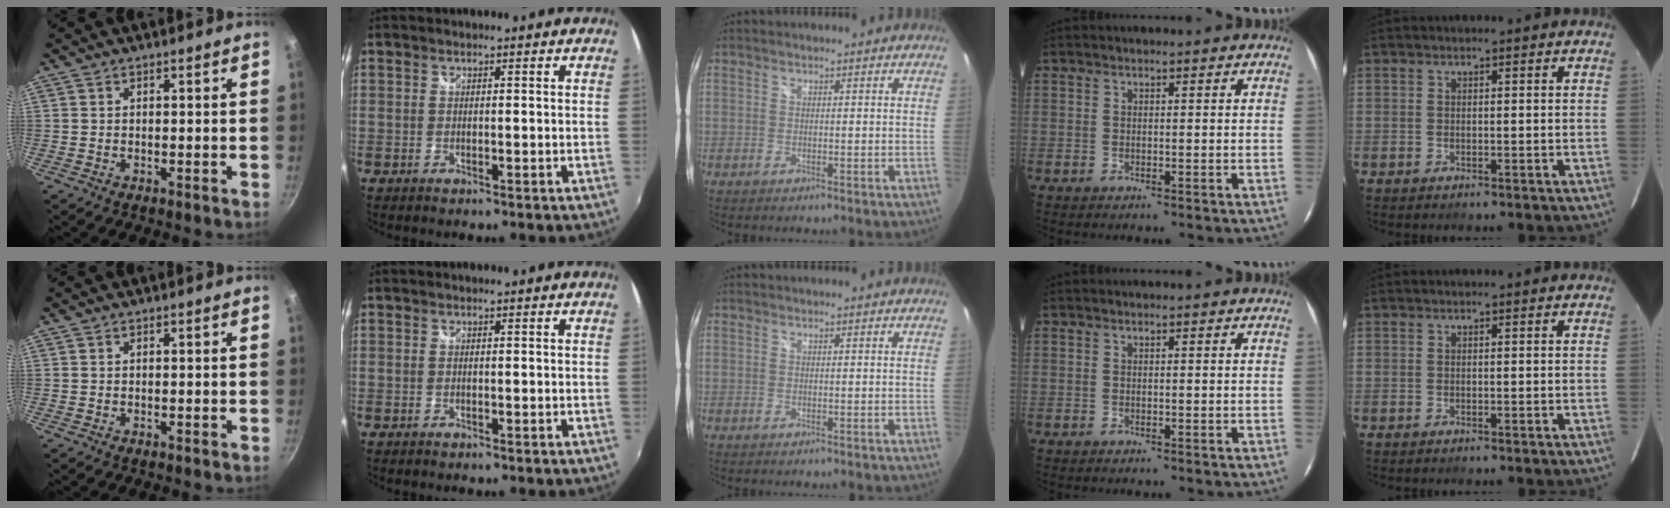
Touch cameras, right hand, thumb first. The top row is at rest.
{}